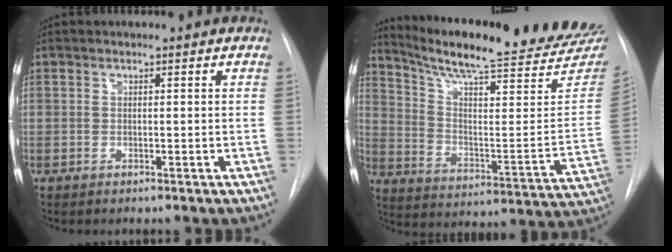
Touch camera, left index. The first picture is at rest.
{"total": 27.1, "force": [24.1, 2.0, 12.2], "torque": [-0.191, -0.093, 0.323]}